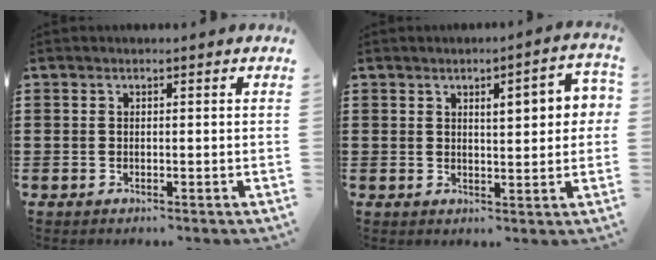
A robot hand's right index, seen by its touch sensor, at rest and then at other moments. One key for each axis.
{"total": 4.9, "fx": 1.3, "fy": 1.3, "fz": 4.5, "tx": -0.071, "ty": -0.001, "tz": 0.016}